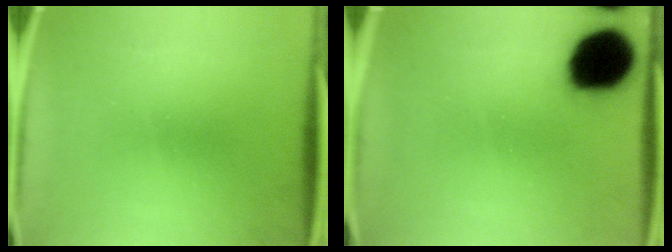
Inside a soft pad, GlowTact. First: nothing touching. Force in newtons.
{"total": 18.0}